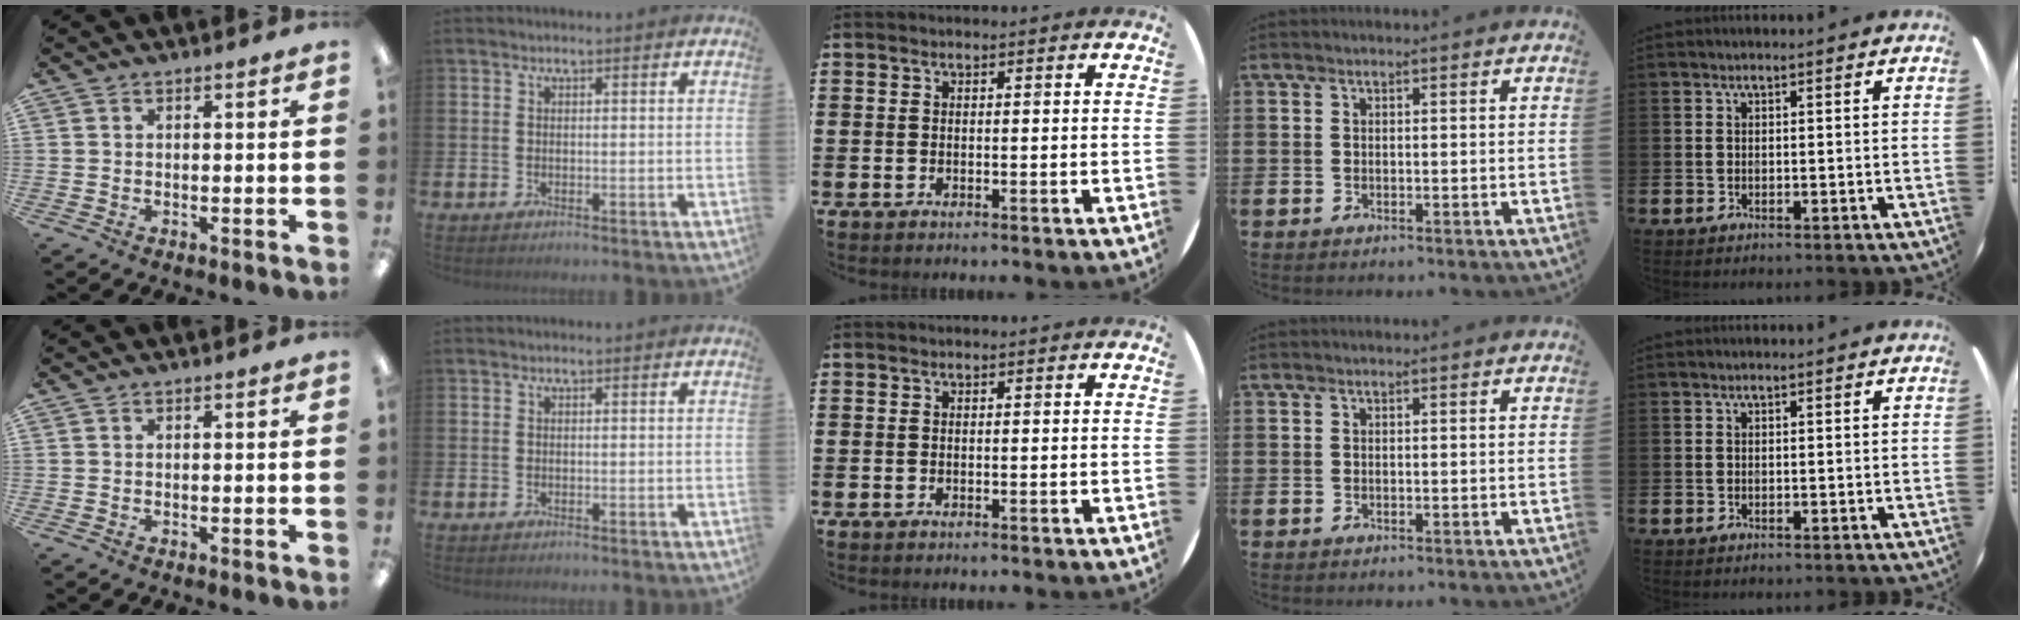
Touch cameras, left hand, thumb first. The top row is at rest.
{}